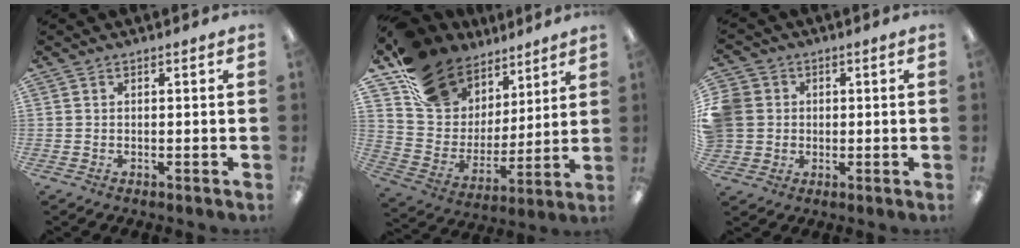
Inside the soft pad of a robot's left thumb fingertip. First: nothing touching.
{"total": 16.3, "force": [12.2, 10.0, 4.3], "torque": [-0.101, -0.083, 0.233]}
{"total": 7.7, "force": [0.6, 7.4, 2.1], "torque": [-0.058, 0.016, 0.018]}